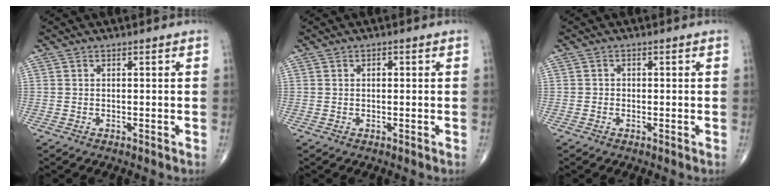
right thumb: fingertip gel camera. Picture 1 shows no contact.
{"total": 0.9, "force": [0.1, 0.6, 0.6], "torque": [-0.007, 0.004, 0.001]}
{"total": 0.9, "force": [-0.3, 0.8, 0.2], "torque": [0.008, 0.004, -0.010]}